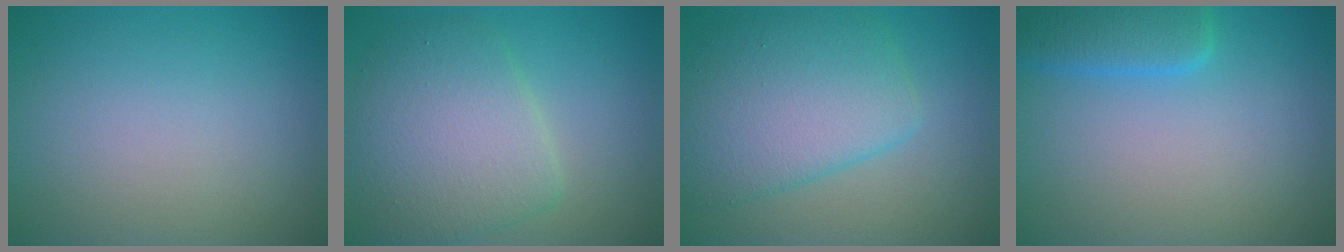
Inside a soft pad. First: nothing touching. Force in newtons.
{"total": 6.4, "press": 6.4, "slide": 0.2}
{"total": 7.1, "press": 7.1, "slide": 0.2}
{"total": 3.8, "press": 3.7, "slide": 0.4}